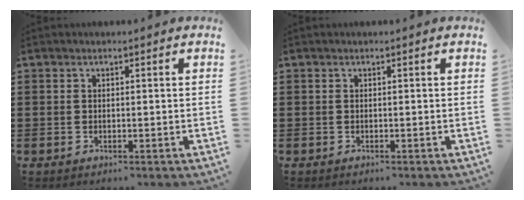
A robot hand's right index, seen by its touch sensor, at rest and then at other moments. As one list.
[{"total": 0.0}]